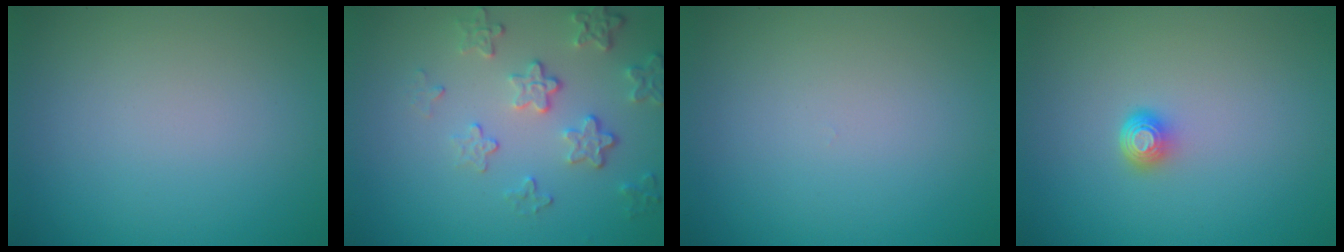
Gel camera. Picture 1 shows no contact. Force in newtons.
{"total": 4.0, "press": 3.1, "slide": 2.6}
{"total": 0.0}
{"total": 1.6, "press": 1.2, "slide": 1.0}